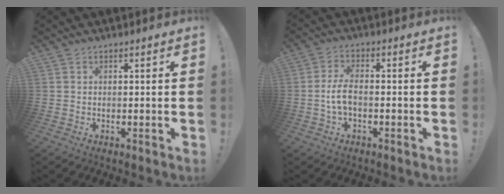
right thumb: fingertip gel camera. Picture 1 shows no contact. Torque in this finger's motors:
{"motor_torque": [0.09, 0.13, 0.40, -0.24, 0.21]}